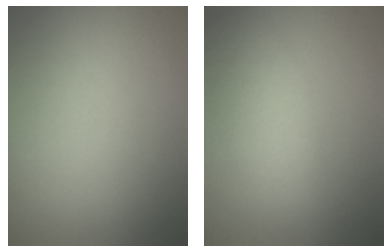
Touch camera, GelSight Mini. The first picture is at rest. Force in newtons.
{"total": 4.1, "press": 4.1, "slide": 0.2}